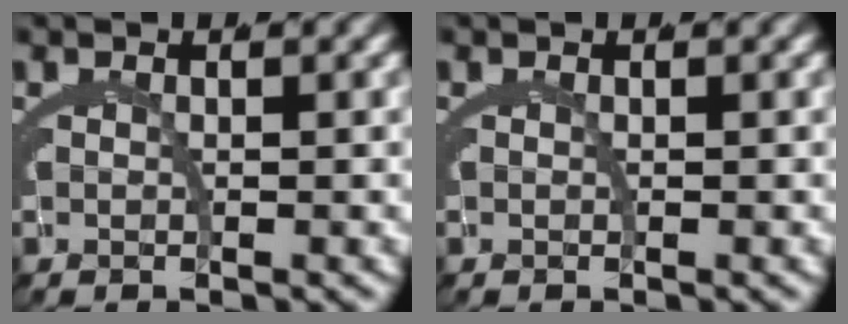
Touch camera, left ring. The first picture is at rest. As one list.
[{"total": 0.0}]